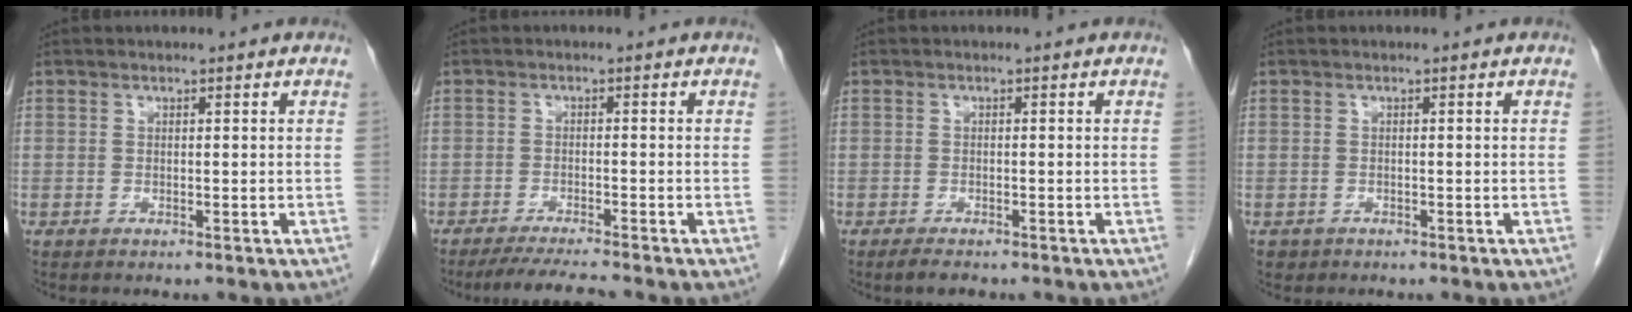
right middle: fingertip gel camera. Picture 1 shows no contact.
{"total": 4.8, "force": [-4.3, -0.8, 1.9], "torque": [-0.033, -0.020, -0.075]}
{"total": 1.9, "force": [-1.5, 0.6, 1.0], "torque": [-0.025, -0.005, -0.023]}
{"total": 1.1, "force": [-0.6, 0.8, 0.1], "torque": [-0.011, 0.002, -0.006]}